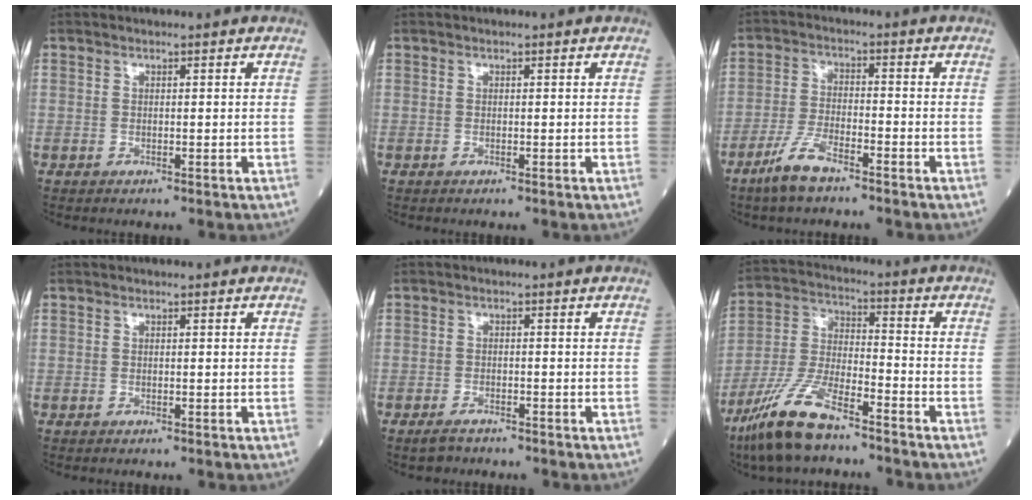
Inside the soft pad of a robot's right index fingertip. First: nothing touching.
{"total": 0.0}
{"total": 6.0, "force": [-4.4, 1.2, 3.8], "torque": [-0.092, -0.008, -0.088]}
{"total": 0.0}
{"total": 2.0, "force": [-1.7, 0.8, 0.7], "torque": [-0.024, -0.003, -0.025]}
{"total": 12.8, "force": [-9.3, 2.7, 8.4], "torque": [-0.188, -0.019, -0.180]}